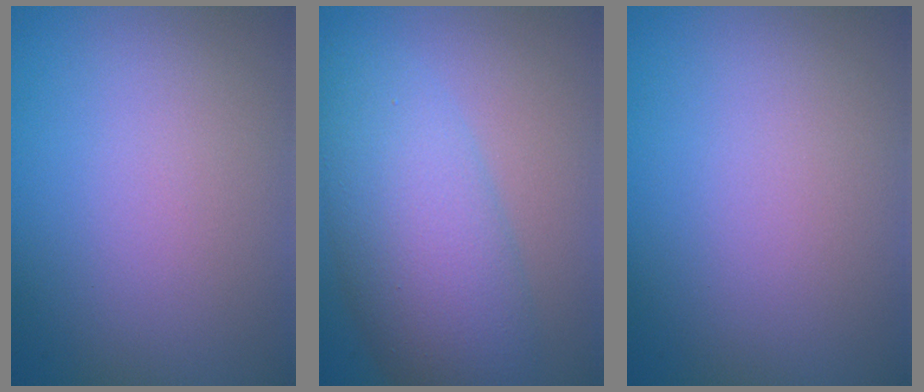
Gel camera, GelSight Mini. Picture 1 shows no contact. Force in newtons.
{"total": 7.5, "press": 7.5, "slide": 0.2}
{"total": 0.0}